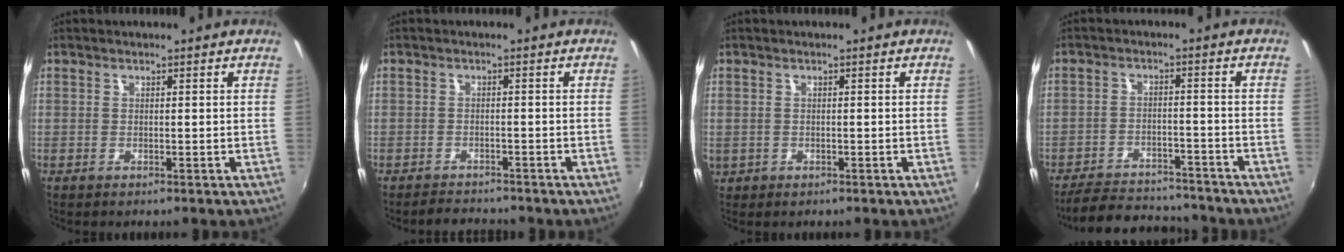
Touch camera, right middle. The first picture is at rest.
{"total": 3.3, "force": [-3.2, 0.7, 0.4], "torque": [-0.024, -0.001, -0.051]}
{"total": 2.3, "force": [-0.4, 2.1, 1.0], "torque": [-0.021, -0.002, -0.002]}
{"total": 13.5, "force": [-12.3, 3.6, 4.5], "torque": [-0.115, 0.001, -0.175]}